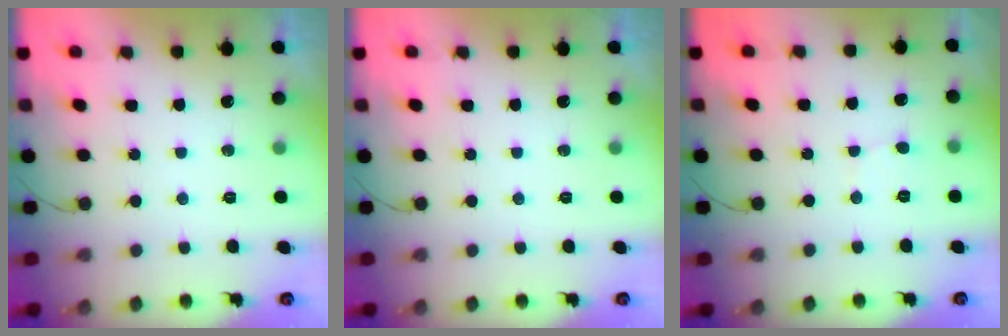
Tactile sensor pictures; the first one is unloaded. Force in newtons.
{"total": 0.0}
{"total": 2.6, "press": 2.6, "slide": 0.2}